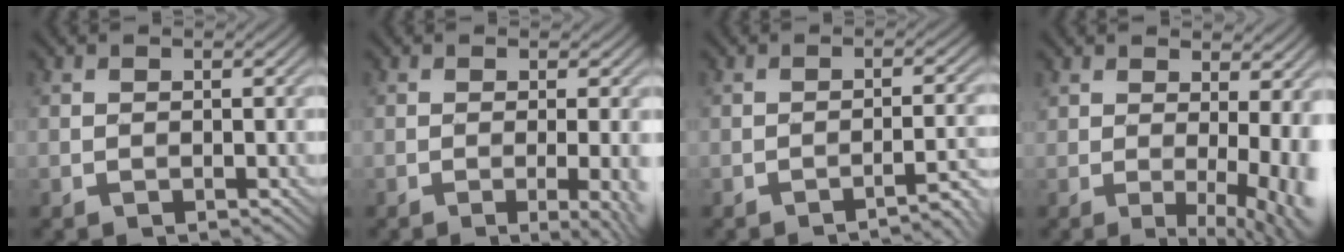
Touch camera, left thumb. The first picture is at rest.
{"total": 5.4, "force": [-1.2, 1.3, 5.1], "torque": [-0.068, -0.003, -0.012]}
{"total": 3.9, "force": [-2.8, 0.6, 2.7], "torque": [-0.030, 0.018, -0.049]}
{"total": 8.4, "force": [0.5, 2.8, 7.9], "torque": [-0.099, 0.001, 0.019]}